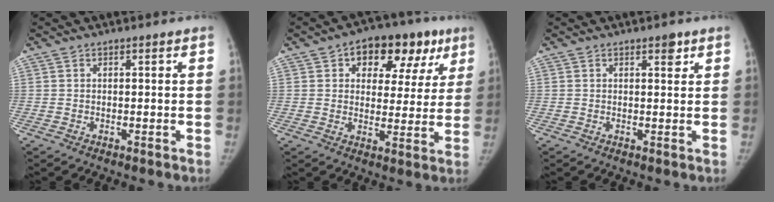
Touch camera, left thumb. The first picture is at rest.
{"total": 15.3, "force": [7.2, 9.6, 9.5], "torque": [-0.064, 0.005, 0.095]}
{"total": 2.1, "force": [1.3, 1.0, 1.4], "torque": [-0.007, -0.005, 0.017]}